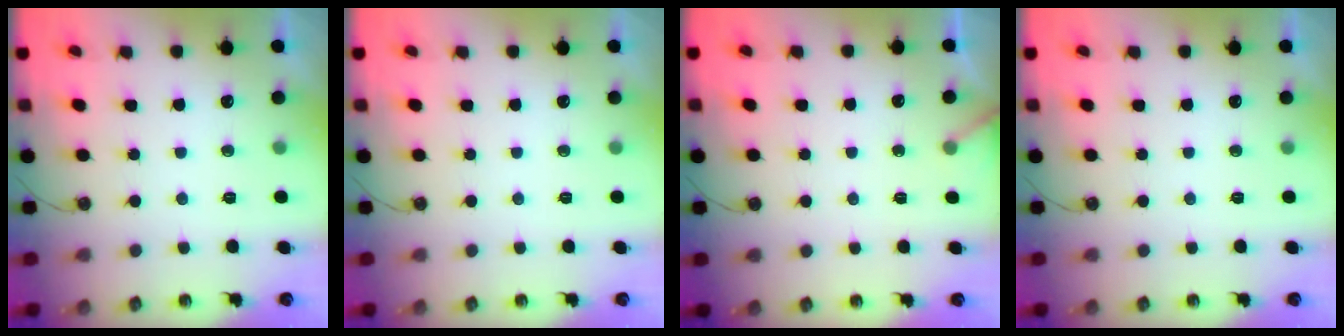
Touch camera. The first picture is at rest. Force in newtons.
{"total": 0.0}
{"total": 2.3, "press": 2.3, "slide": 0.1}
{"total": 0.0}